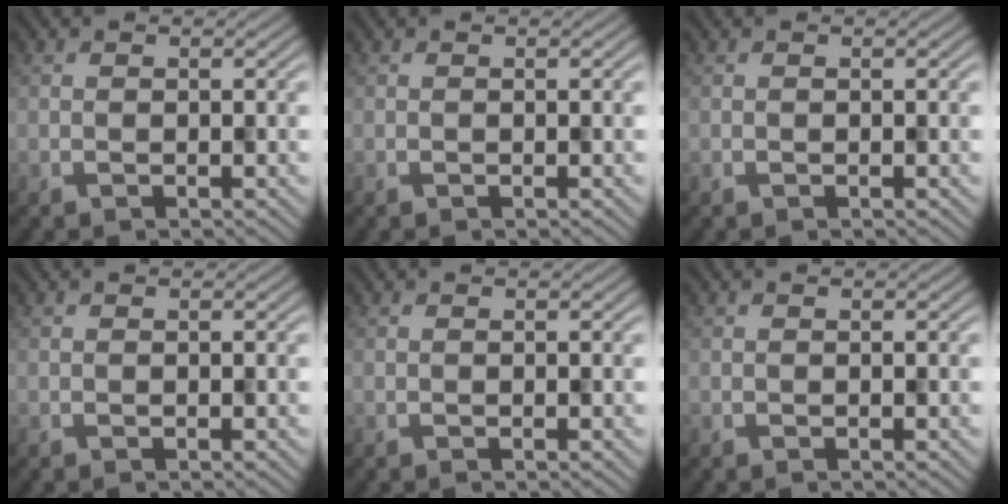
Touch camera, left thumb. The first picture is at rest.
{"total": 0.0}
{"total": 0.0}
{"total": 0.0}
{"total": 0.0}
{"total": 0.0}